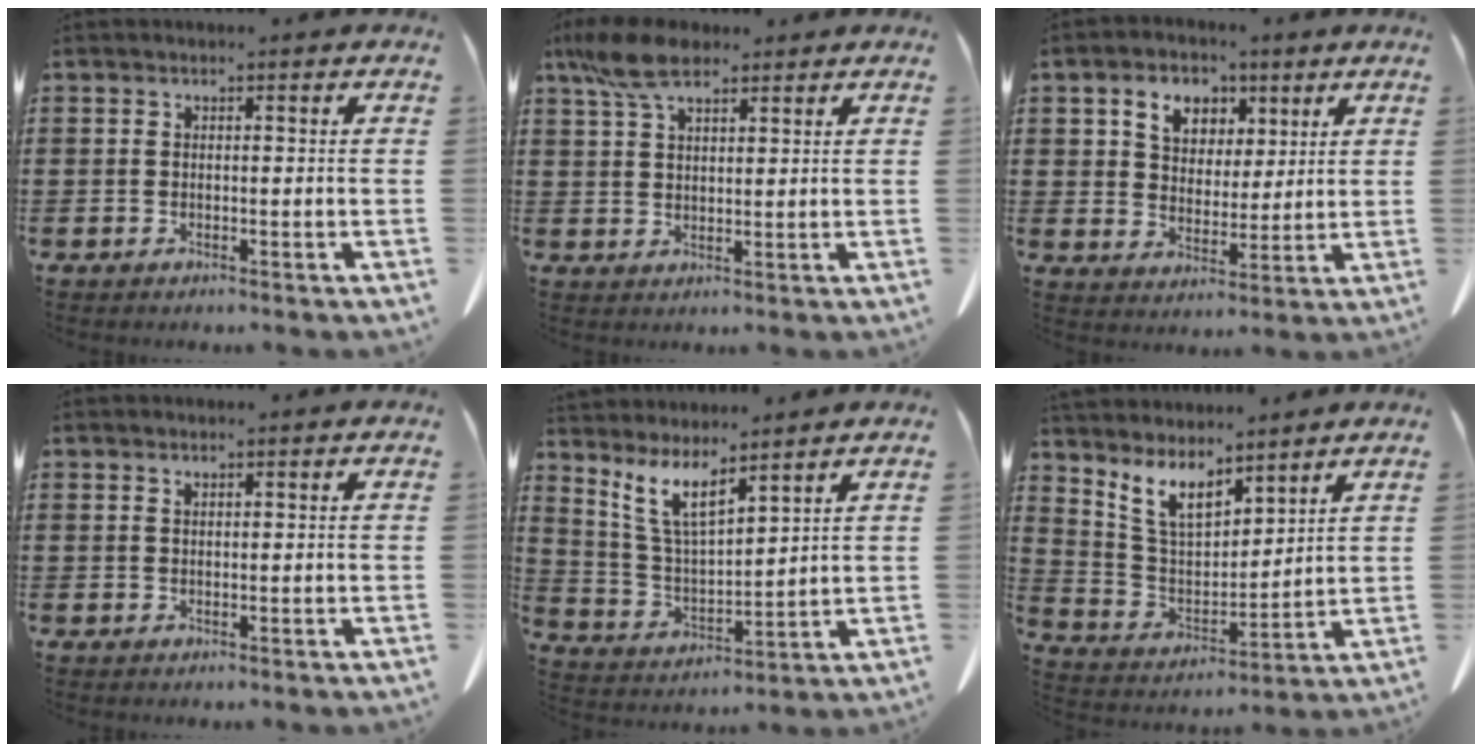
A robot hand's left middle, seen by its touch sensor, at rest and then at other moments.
{"total": 7.1, "force": [4.8, 2.7, 4.5], "torque": [-0.107, -0.002, 0.088]}
{"total": 6.3, "force": [3.5, 4.7, 2.2], "torque": [-0.054, 0.009, 0.061]}
{"total": 0.6, "force": [0.5, 0.1, 0.4], "torque": [-0.009, -0.001, 0.010]}
{"total": 7.3, "force": [5.4, 1.7, 4.6], "torque": [-0.107, -0.026, 0.099]}
{"total": 8.2, "force": [6.3, 3.5, 3.9], "torque": [-0.104, -0.021, 0.117]}